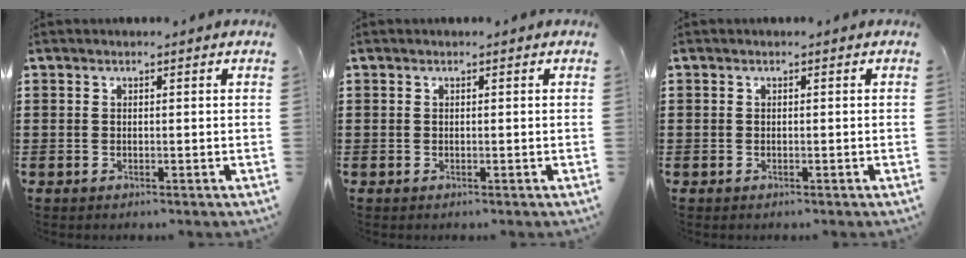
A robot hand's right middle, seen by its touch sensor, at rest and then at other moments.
{"total": 0.0}
{"total": 0.0}